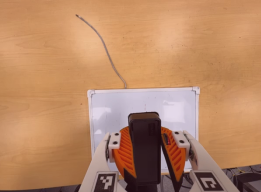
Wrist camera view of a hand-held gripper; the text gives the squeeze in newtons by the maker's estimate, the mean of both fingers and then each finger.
{"total": 10.0, "left": 10.4, "right": 9.6}